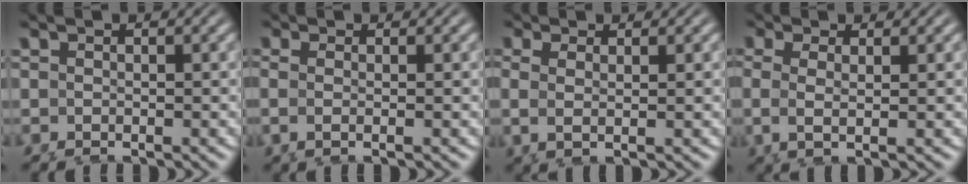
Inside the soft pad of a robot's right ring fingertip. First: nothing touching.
{"total": 1.8, "force": [0.1, 0.7, 1.6], "torque": [-0.050, -0.008, 0.009]}
{"total": 2.2, "force": [1.0, 0.6, 1.8], "torque": [-0.049, -0.009, 0.027]}
{"total": 2.8, "force": [1.2, 1.2, 2.2], "torque": [-0.059, -0.008, 0.028]}